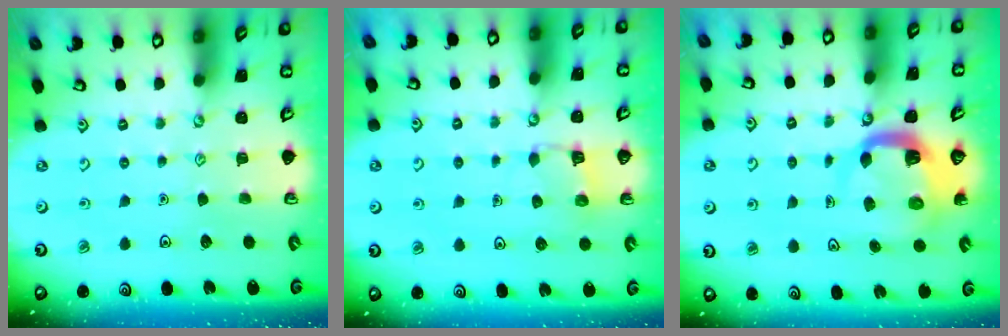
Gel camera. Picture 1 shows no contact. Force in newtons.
{"total": 5.4, "press": 5.4, "slide": 0.4}
{"total": 5.7, "press": 5.7, "slide": 0.8}